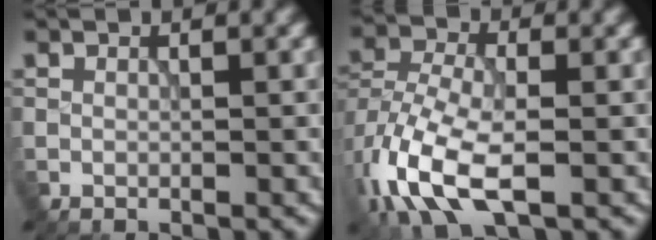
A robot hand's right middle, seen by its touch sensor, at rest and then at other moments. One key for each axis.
{"total": 9.0, "fx": -3.6, "fy": 4.9, "fz": 6.6, "tx": -0.149, "ty": -0.011, "tz": -0.077}